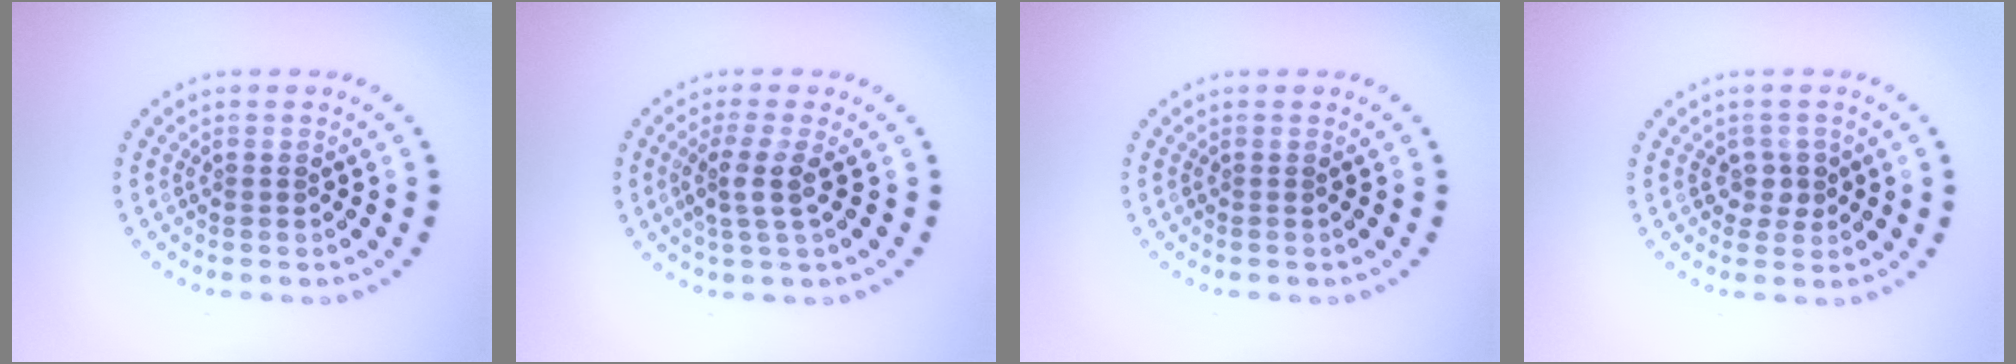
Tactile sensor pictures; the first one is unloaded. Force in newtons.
{"total": 2.6, "press": 2.1, "slide": 1.6}
{"total": 0.0}
{"total": 1.6, "press": 1.4, "slide": 0.7}